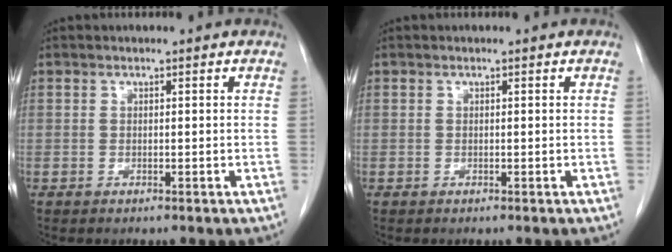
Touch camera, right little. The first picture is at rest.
{"total": 0.0}